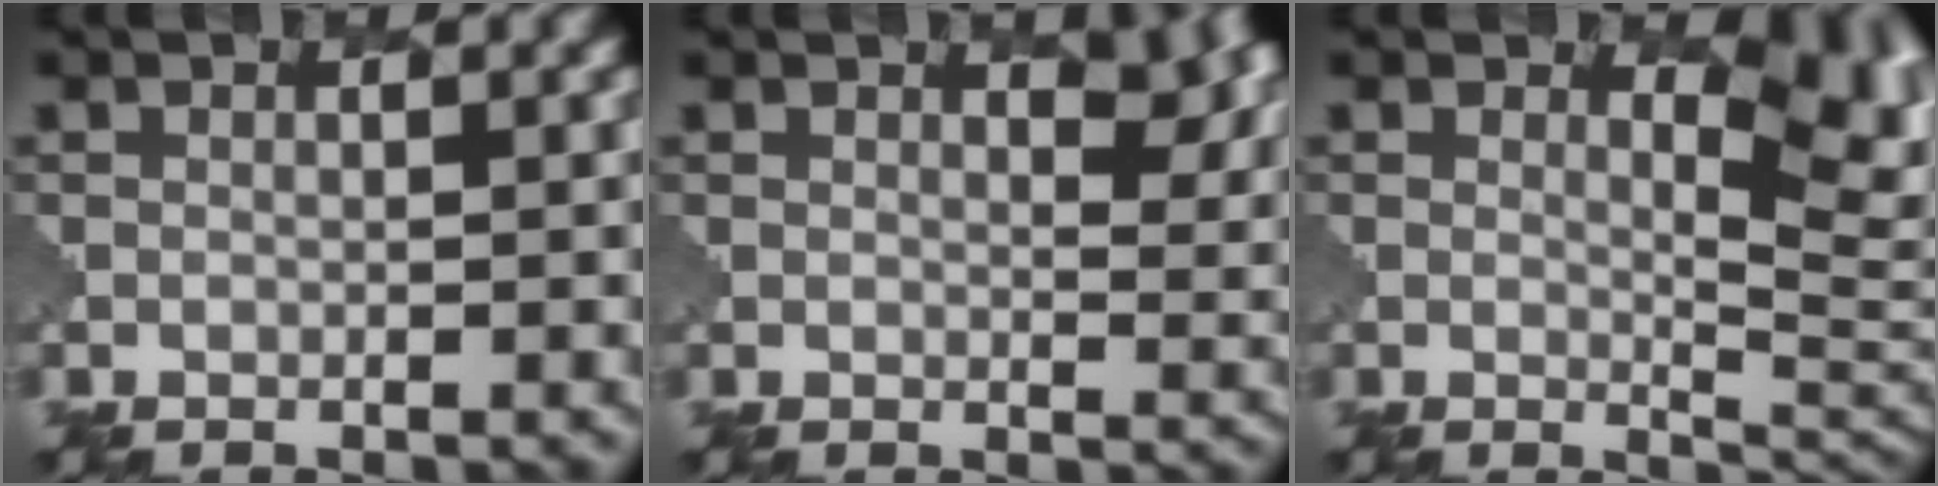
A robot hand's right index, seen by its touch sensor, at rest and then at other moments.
{"total": 4.8, "force": [2.9, 2.0, 3.3], "torque": [-0.039, -0.003, 0.036]}
{"total": 6.9, "force": [2.4, 3.2, 5.7], "torque": [-0.078, -0.008, 0.033]}